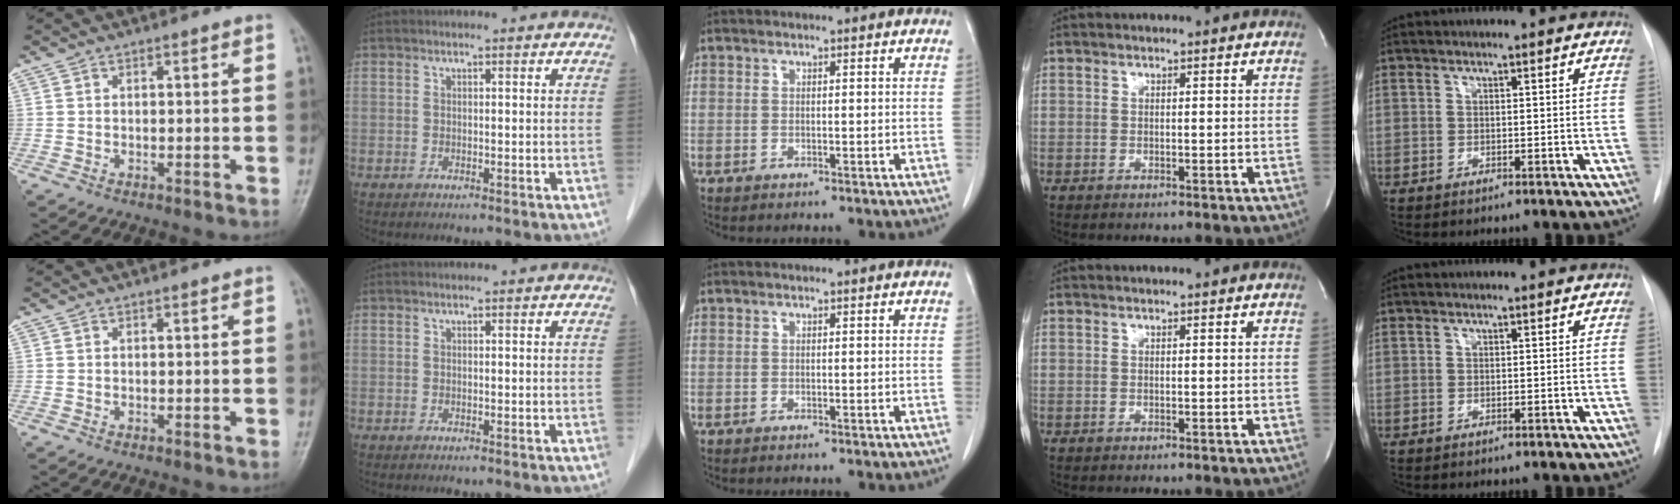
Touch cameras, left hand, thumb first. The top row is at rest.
{}